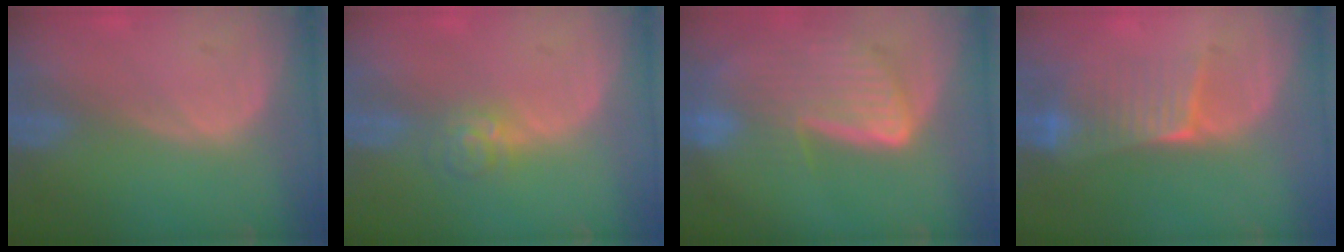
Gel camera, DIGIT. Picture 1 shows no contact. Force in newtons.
{"total": 3.7, "press": 3.5, "slide": 1.4}
{"total": 9.2, "press": 8.1, "slide": 4.5}
{"total": 6.5, "press": 6.1, "slide": 2.4}